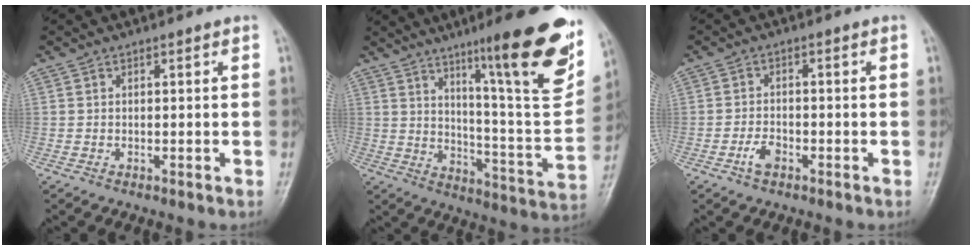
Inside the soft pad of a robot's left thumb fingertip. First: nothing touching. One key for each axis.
{"total": 23.5, "fx": 13.6, "fy": 3.3, "fz": 18.9, "tx": -0.234, "ty": -0.068, "tz": 0.208}
{"total": 3.0, "fx": -1.7, "fy": 1.7, "fz": 1.9, "tx": -0.035, "ty": 0.012, "tz": -0.032}